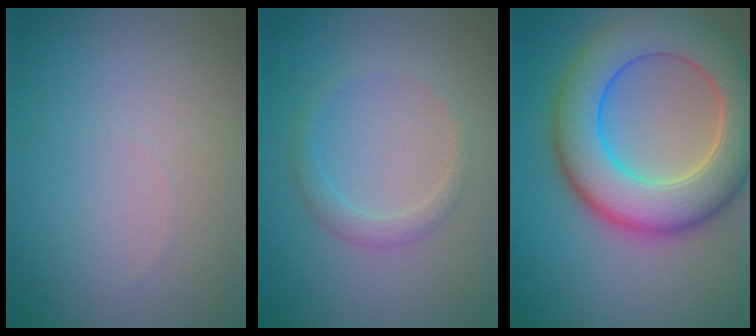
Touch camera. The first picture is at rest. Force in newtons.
{"total": 1.8, "press": 1.8, "slide": 0.0}
{"total": 10.5, "press": 10.5, "slide": 0.6}